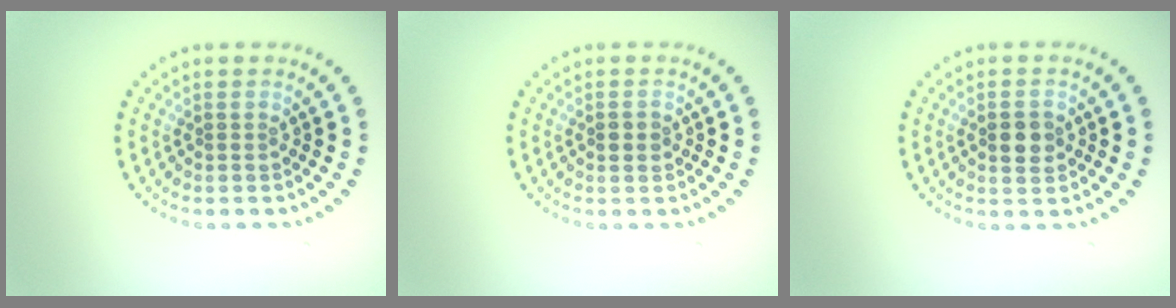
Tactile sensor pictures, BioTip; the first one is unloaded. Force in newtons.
{"total": 1.3, "press": 1.3, "slide": 0.0}
{"total": 2.7, "press": 2.7, "slide": 0.1}